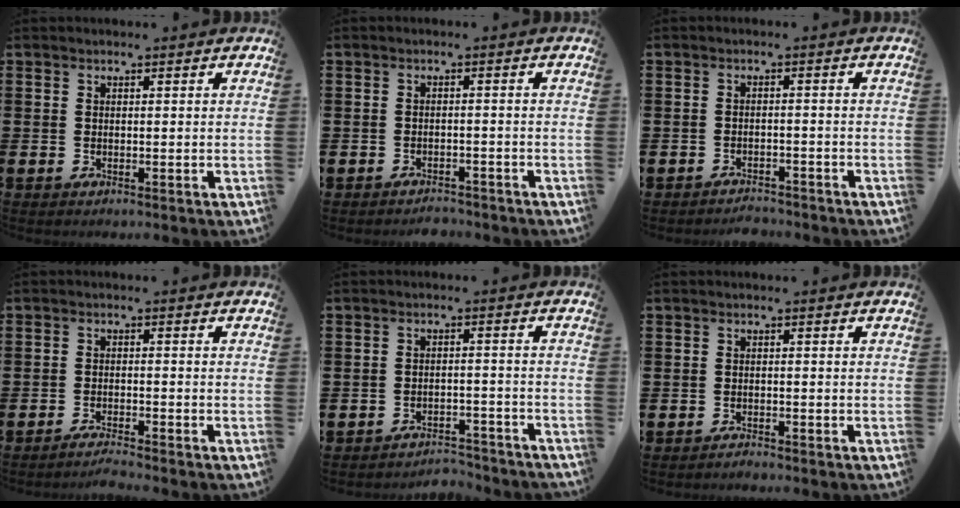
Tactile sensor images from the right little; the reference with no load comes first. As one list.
[{"total": 1.6, "force": [-1.6, 0.1, -0.1], "torque": [-0.004, 0.004, -0.036]}, {"total": 2.0, "force": [-2.0, 0.1, -0.2], "torque": [-0.003, 0.004, -0.044]}, {"total": 1.8, "force": [-1.7, -0.1, 0.6], "torque": [-0.009, 0.002, -0.034]}, {"total": 2.9, "force": [-2.9, 0.1, -0.2], "torque": [-0.004, 0.003, -0.064]}, {"total": 0.8, "force": [-0.8, 0.1, 0.0], "torque": [-0.004, -0.002, -0.017]}]